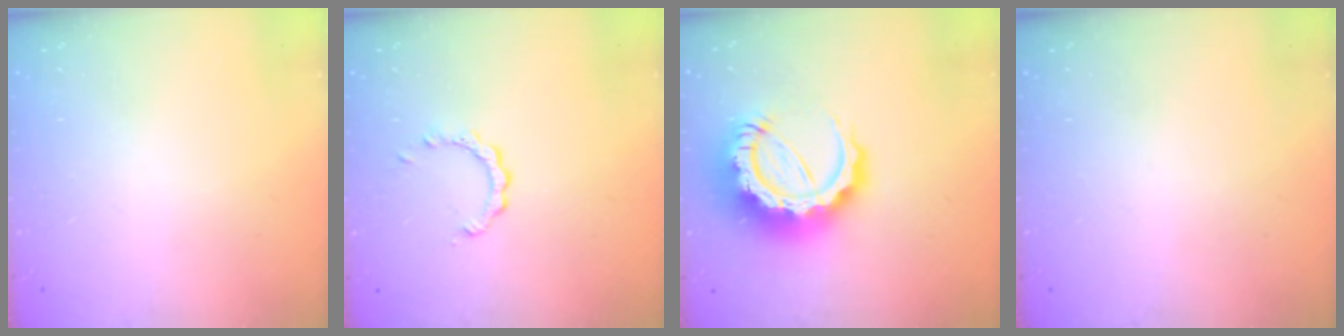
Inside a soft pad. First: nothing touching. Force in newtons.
{"total": 3.0, "press": 3.0, "slide": 0.1}
{"total": 15.0, "press": 14.9, "slide": 1.5}
{"total": 0.0}